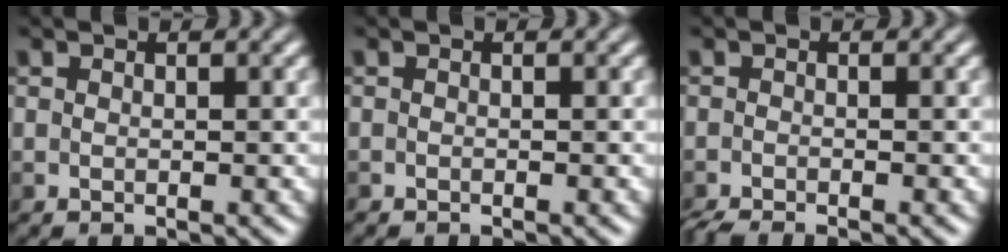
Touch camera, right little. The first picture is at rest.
{"total": 0.0}
{"total": 2.5, "force": [-2.0, 0.7, 1.2], "torque": [-0.023, -0.006, -0.033]}